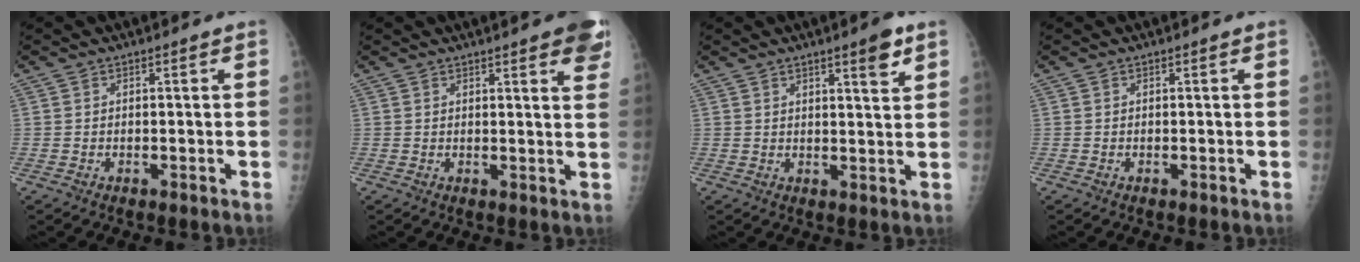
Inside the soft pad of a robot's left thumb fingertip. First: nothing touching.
{"total": 9.7, "force": [6.0, 2.2, 7.2], "torque": [-0.062, -0.013, 0.062]}
{"total": 5.0, "force": [3.1, 0.8, 3.9], "torque": [-0.050, -0.019, 0.042]}
{"total": 0.0}